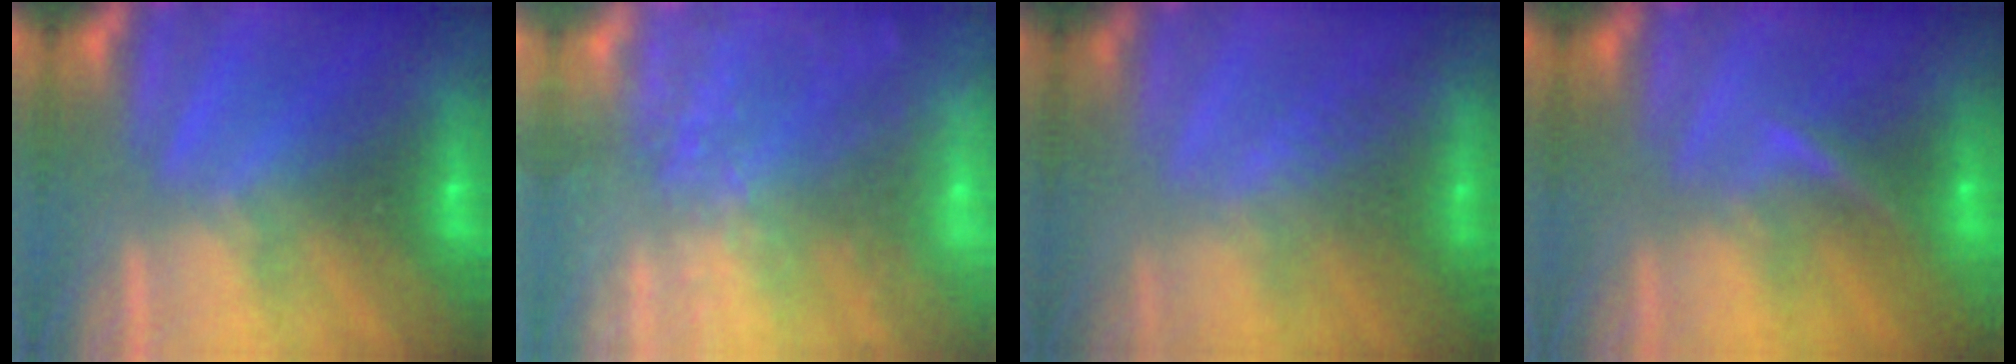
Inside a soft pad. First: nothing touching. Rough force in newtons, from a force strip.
{"total": 6.5}
{"total": 2.9}
{"total": 3.2}